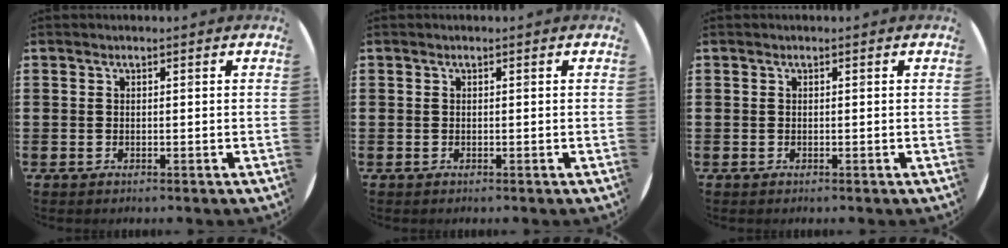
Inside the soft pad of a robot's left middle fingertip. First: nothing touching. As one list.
[{"total": 0.0}, {"total": 0.0}]